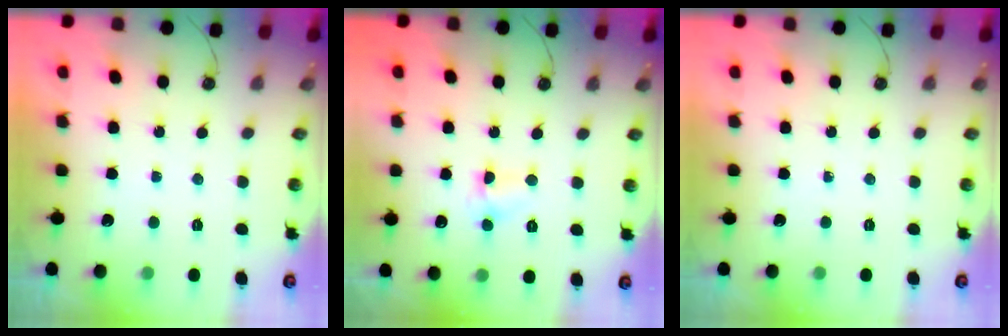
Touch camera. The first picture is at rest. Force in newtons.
{"total": 3.9, "press": 3.9, "slide": 0.4}
{"total": 0.0}